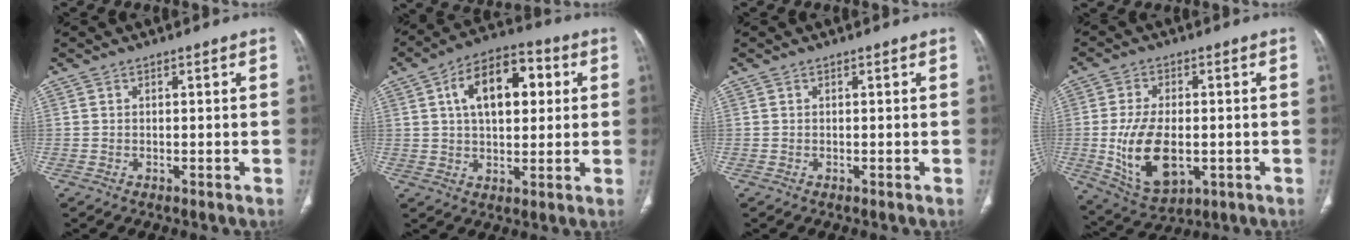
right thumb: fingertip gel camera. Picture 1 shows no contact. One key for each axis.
{"total": 14.6, "fx": 3.8, "fy": 8.2, "fz": 11.5, "tx": -0.161, "ty": 0.015, "tz": 0.057}
{"total": 0.0}
{"total": 13.7, "fx": -2.1, "fy": 7.7, "fz": 11.1, "tx": -0.200, "ty": -0.006, "tz": -0.018}